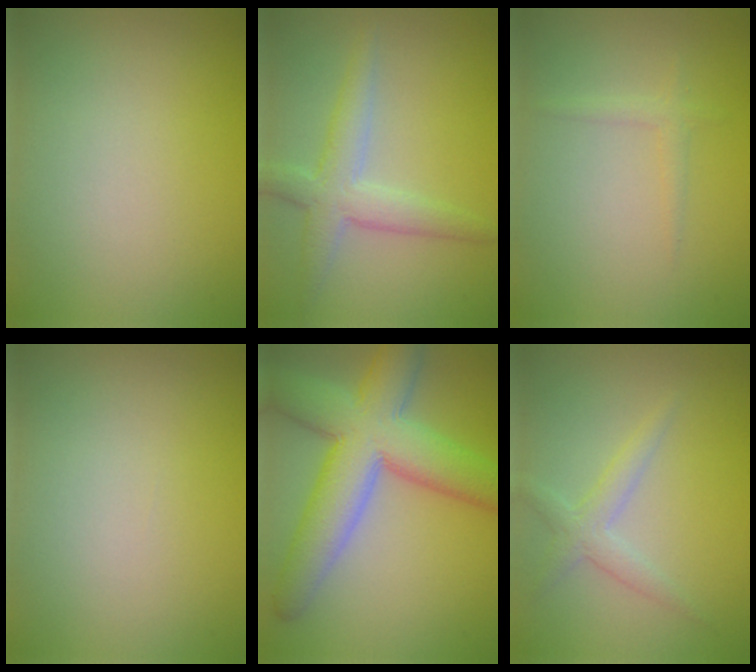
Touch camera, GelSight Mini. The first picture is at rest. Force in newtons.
{"total": 3.9, "press": 3.9, "slide": 0.2}
{"total": 1.0, "press": 1.0, "slide": 0.1}
{"total": 0.0}
{"total": 10.3, "press": 10.3, "slide": 0.3}
{"total": 2.2, "press": 2.2, "slide": 0.0}